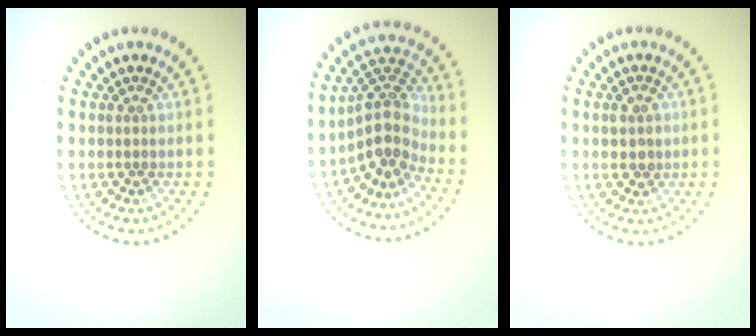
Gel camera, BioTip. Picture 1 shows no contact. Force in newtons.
{"total": 4.1, "press": 3.1, "slide": 2.7}
{"total": 1.8, "press": 1.8, "slide": 0.1}